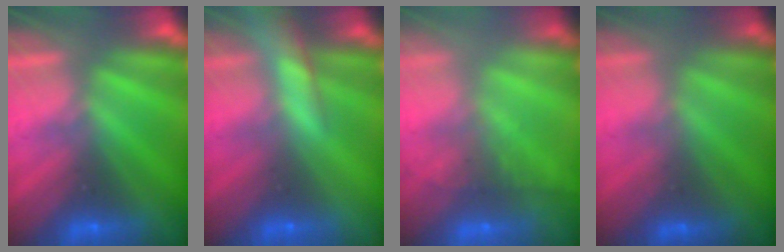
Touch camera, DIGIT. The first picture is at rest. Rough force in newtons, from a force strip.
{"total": 6.9}
{"total": 7.9}
{"total": 1.3}